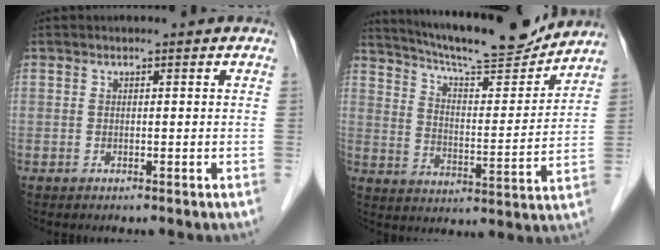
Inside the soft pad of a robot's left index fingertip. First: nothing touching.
{"total": 17.4, "force": [16.1, 1.6, 6.5], "torque": [-0.112, -0.008, 0.241]}